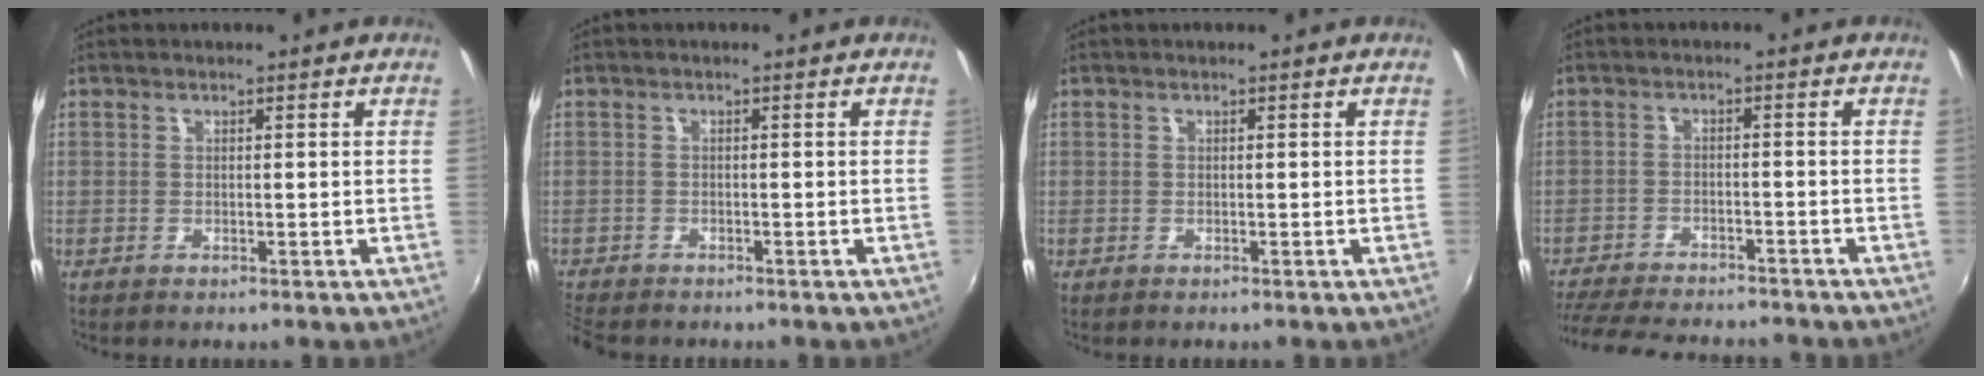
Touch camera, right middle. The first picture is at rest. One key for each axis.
{"total": 3.8, "fx": -3.5, "fy": 1.1, "fz": 1.0, "tx": -0.037, "ty": -0.019, "tz": -0.067}
{"total": 0.0}
{"total": 15.1, "fx": -13.3, "fy": 3.4, "fz": 6.4, "tx": -0.141, "ty": -0.021, "tz": -0.201}